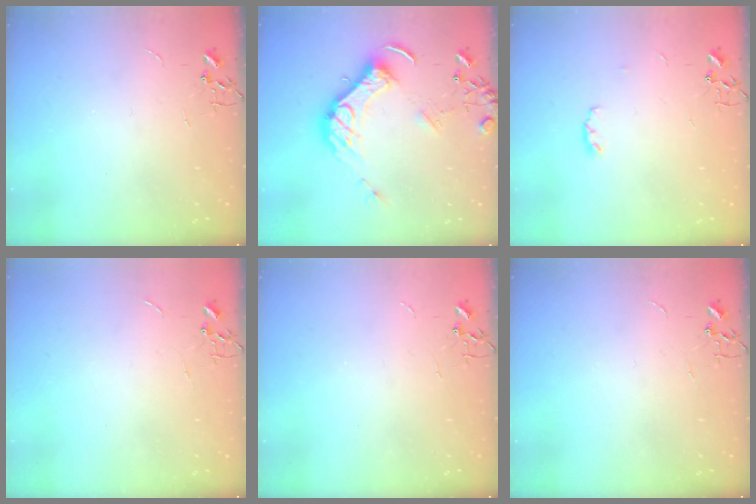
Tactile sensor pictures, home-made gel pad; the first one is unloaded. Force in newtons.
{"total": 16.3, "press": 16.2, "slide": 2.0}
{"total": 3.7, "press": 3.7, "slide": 0.6}
{"total": 0.0}
{"total": 0.0}
{"total": 0.0}